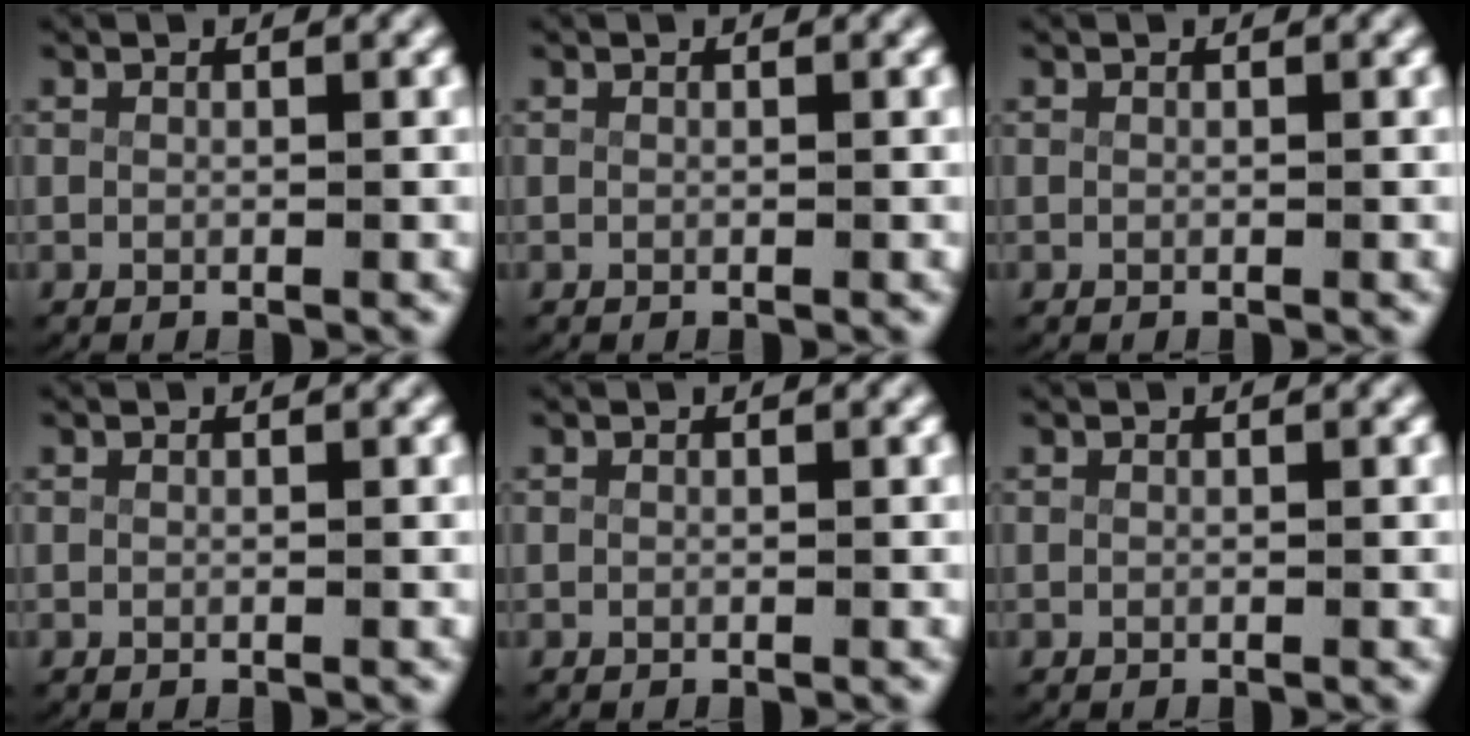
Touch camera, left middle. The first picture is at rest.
{"total": 0.0}
{"total": 0.0}
{"total": 0.0}
{"total": 0.0}
{"total": 0.0}